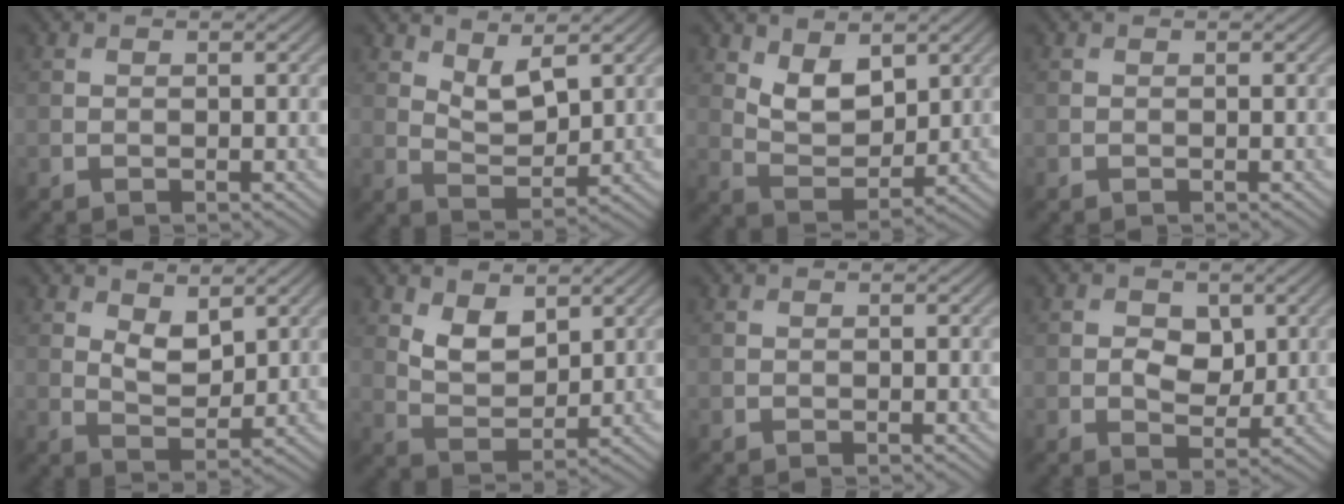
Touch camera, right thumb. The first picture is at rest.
{"total": 4.8, "force": [2.9, 2.1, 3.3], "torque": [-0.069, -0.010, 0.054]}
{"total": 6.1, "force": [3.1, 3.3, 4.1], "torque": [-0.085, -0.016, 0.057]}
{"total": 0.0}
{"total": 4.3, "force": [2.2, 2.2, 2.9], "torque": [-0.061, -0.008, 0.040]}
{"total": 5.2, "force": [2.8, 2.8, 3.3], "torque": [-0.072, -0.013, 0.053]}
{"total": 0.0}
{"total": 3.7, "force": [0.6, 2.6, 2.6], "torque": [-0.048, -0.007, 0.002]}